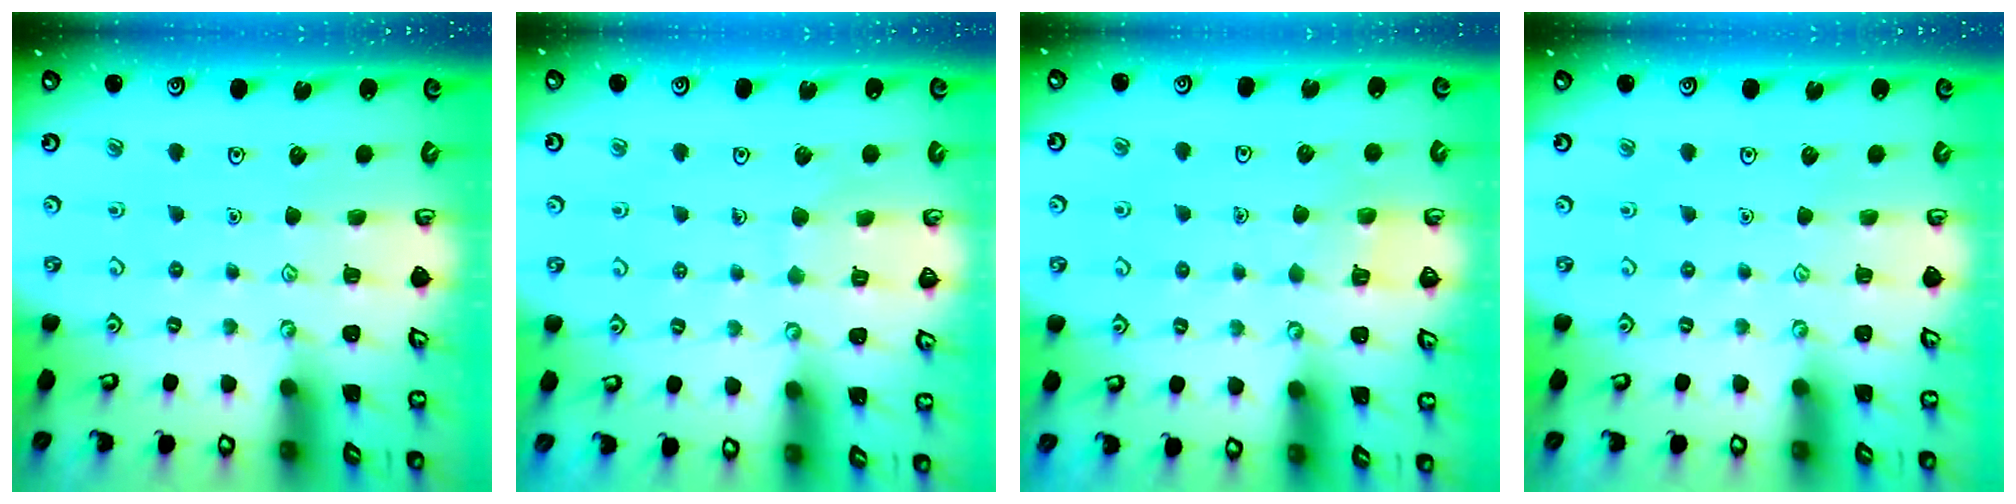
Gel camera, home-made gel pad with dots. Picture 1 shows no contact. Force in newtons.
{"total": 5.2, "press": 5.2, "slide": 0.3}
{"total": 2.6, "press": 2.6, "slide": 0.2}
{"total": 0.0}